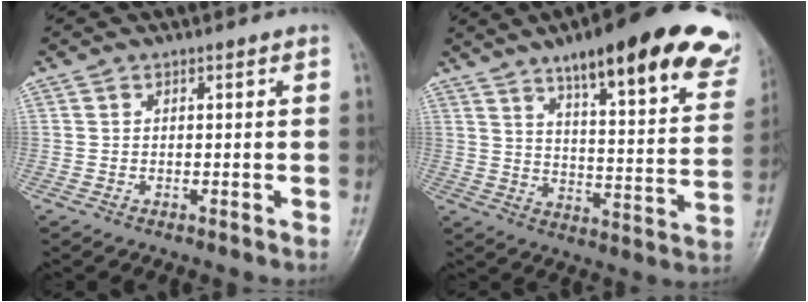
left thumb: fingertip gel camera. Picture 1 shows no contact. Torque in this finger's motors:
{"motor_torque": [0.78, 0.45, 1.51, -1.24, 0.19]}